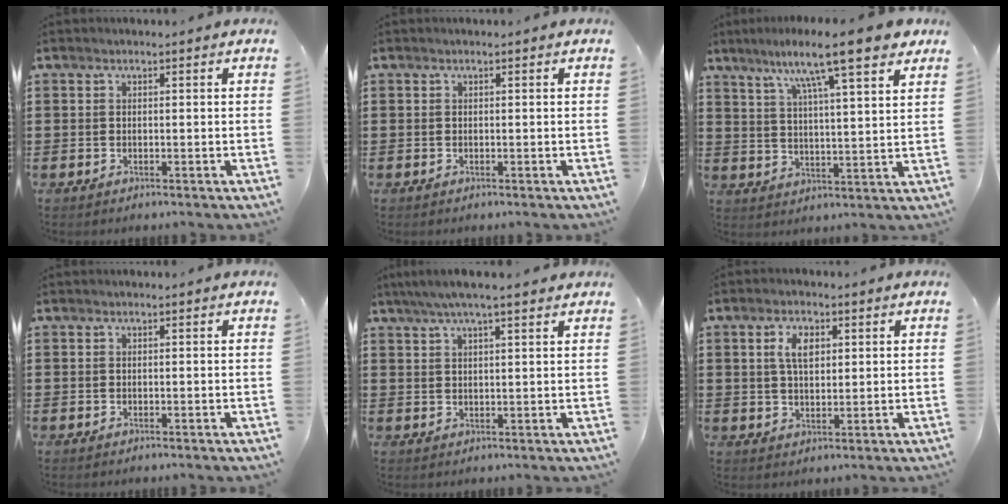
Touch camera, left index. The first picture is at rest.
{"total": 0.0}
{"total": 11.0, "force": [8.3, 0.9, 7.2], "torque": [-0.139, -0.034, 0.132]}
{"total": 0.0}
{"total": 4.6, "force": [3.5, 0.4, 3.1], "torque": [-0.066, 0.000, 0.061]}
{"total": 4.7, "force": [1.6, 2.4, 3.7], "torque": [-0.073, 0.009, 0.025]}